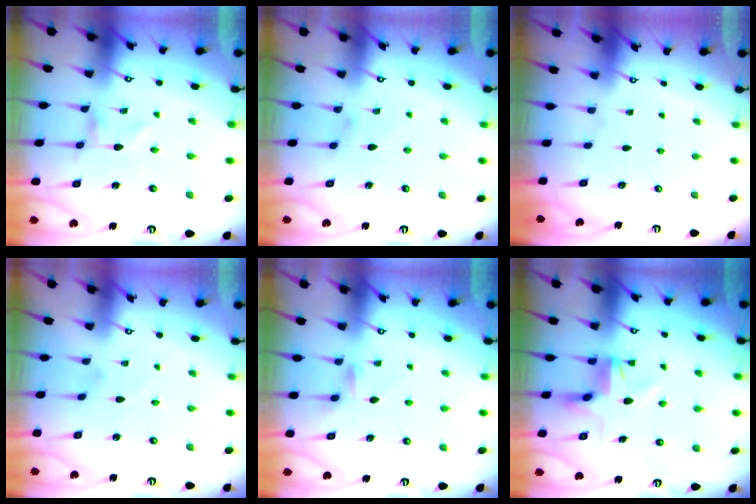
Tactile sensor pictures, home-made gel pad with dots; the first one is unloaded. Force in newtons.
{"total": 1.4, "press": 1.4, "slide": 0.3}
{"total": 0.0}
{"total": 1.2, "press": 1.2, "slide": 0.1}
{"total": 3.8, "press": 3.8, "slide": 0.4}
{"total": 3.9, "press": 3.9, "slide": 0.4}